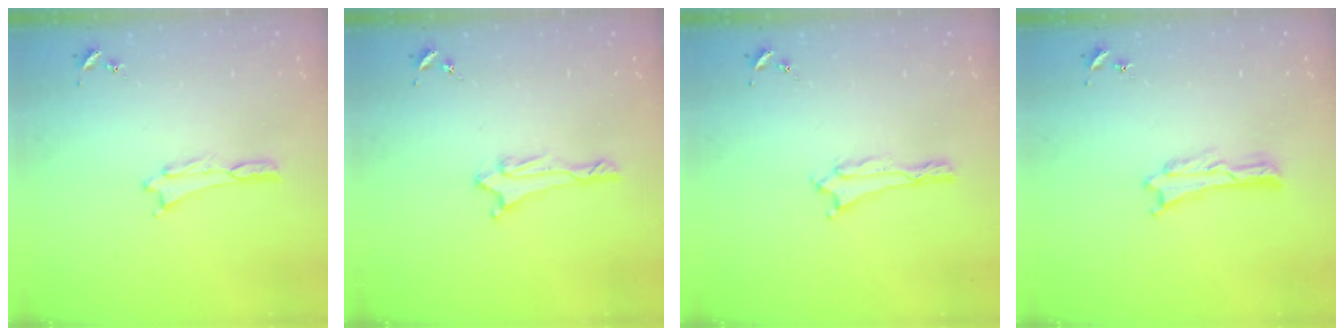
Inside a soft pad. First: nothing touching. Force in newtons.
{"total": 1.7, "press": 1.6, "slide": 0.6}
{"total": 0.0}
{"total": 0.0}